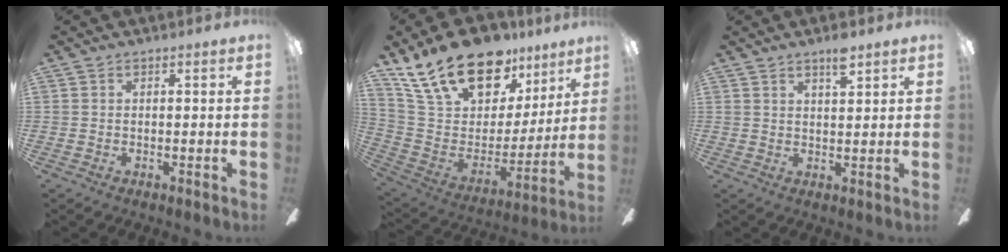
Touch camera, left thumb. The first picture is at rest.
{"total": 23.9, "force": [16.9, 12.1, 12.0], "torque": [-0.210, -0.106, 0.311]}
{"total": 4.3, "force": [3.3, 0.9, 2.5], "torque": [-0.032, -0.018, 0.052]}